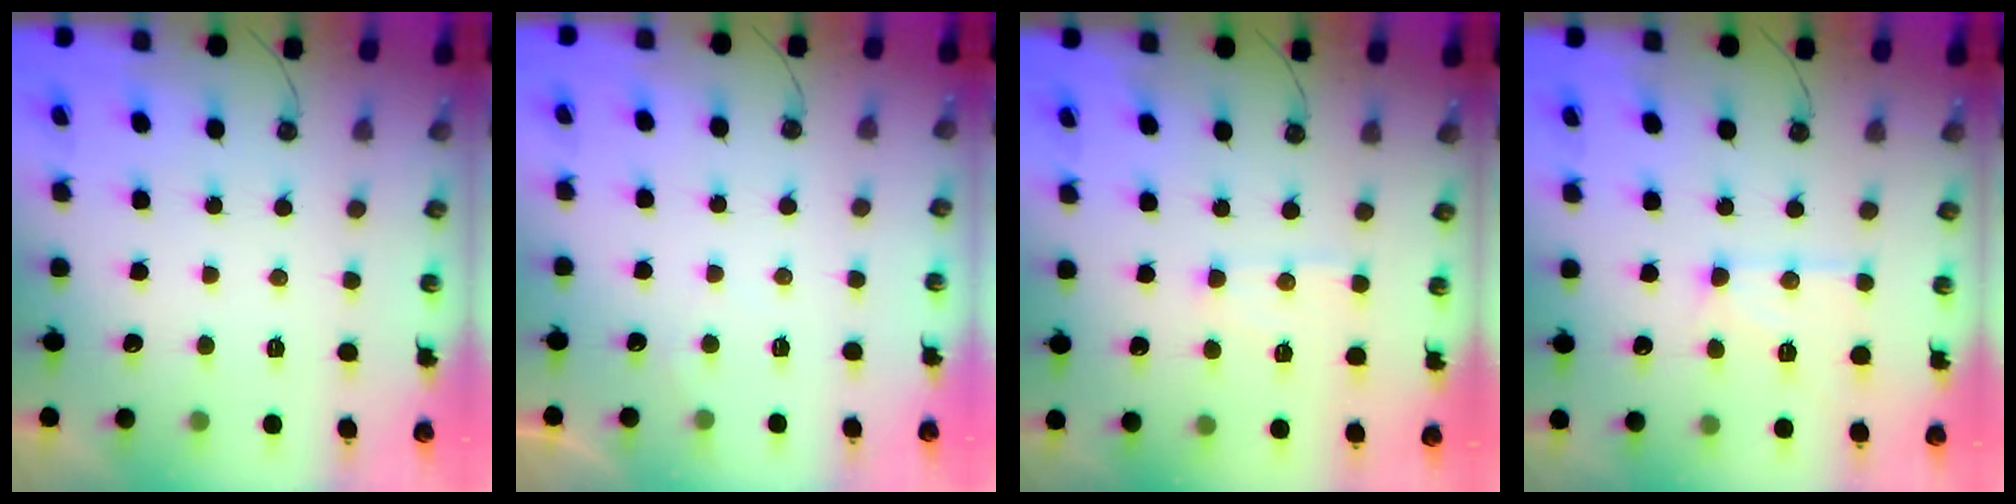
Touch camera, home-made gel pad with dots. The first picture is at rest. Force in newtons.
{"total": 2.3, "press": 2.2, "slide": 0.3}
{"total": 6.6, "press": 6.6, "slide": 0.3}
{"total": 9.6, "press": 9.6, "slide": 0.9}